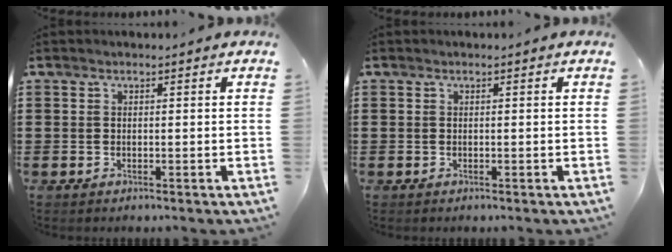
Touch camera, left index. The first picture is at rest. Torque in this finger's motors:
{"motor_torque": [0.00, 0.00, 0.00, 0.00]}